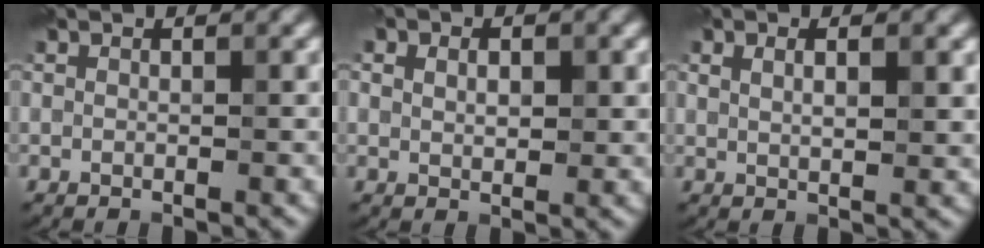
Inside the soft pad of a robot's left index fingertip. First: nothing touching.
{"total": 3.4, "force": [1.3, 2.2, 2.2], "torque": [-0.028, 0.011, 0.008]}
{"total": 2.3, "force": [0.9, 0.9, 1.9], "torque": [-0.033, -0.003, 0.019]}